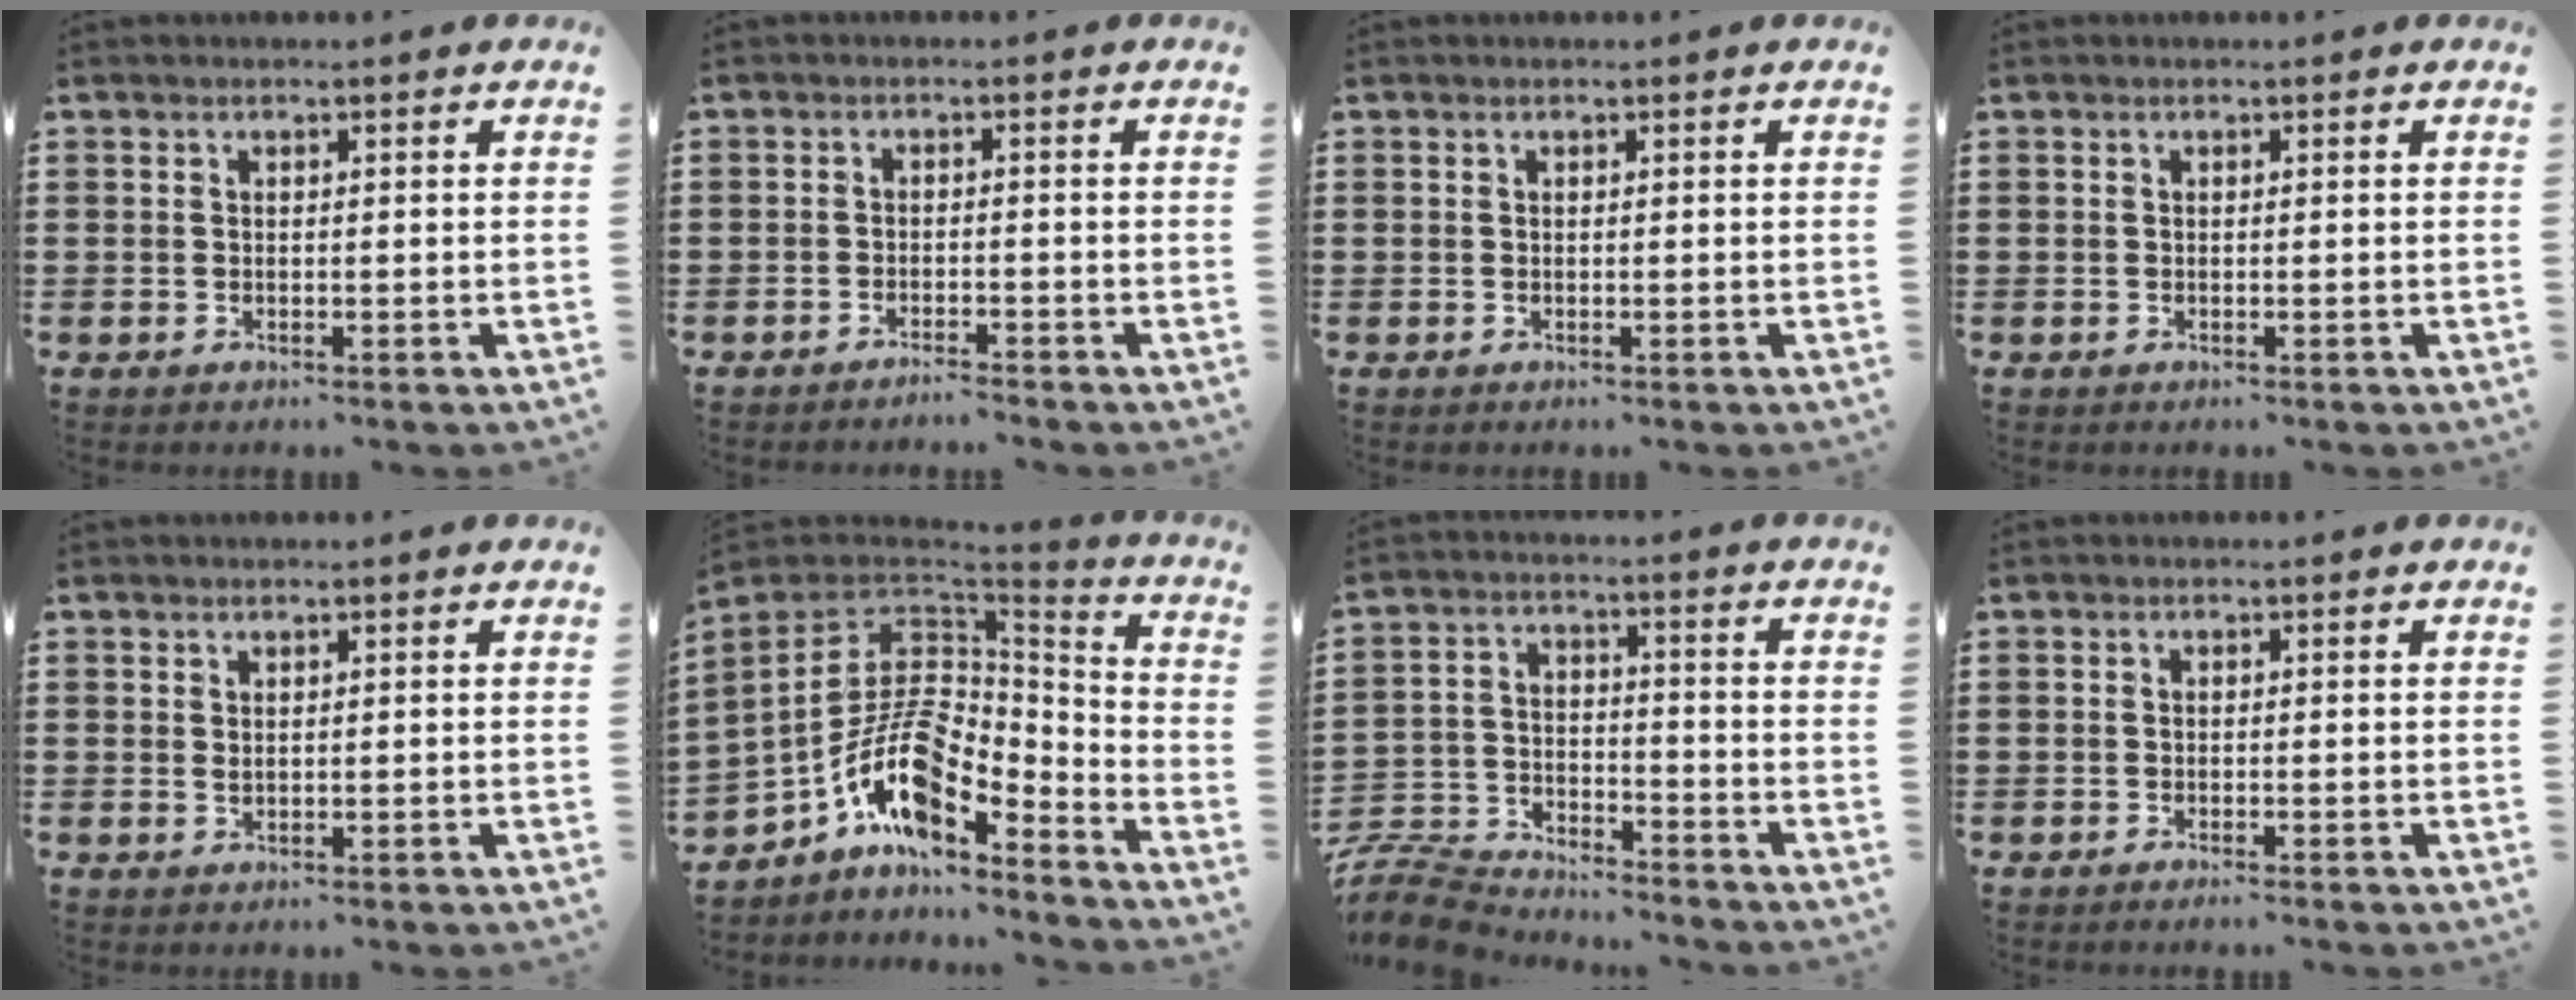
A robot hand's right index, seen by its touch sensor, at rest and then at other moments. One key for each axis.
{"total": 1.5, "fx": -1.5, "fy": 0.0, "fz": 0.1, "tx": -0.005, "ty": 0.004, "tz": -0.031}
{"total": 0.0}
{"total": 0.0}
{"total": 1.1, "fx": 0.9, "fy": 0.3, "fz": 0.7, "tx": -0.014, "ty": 0.002, "tz": 0.016}
{"total": 12.8, "fx": -4.3, "fy": 7.4, "fz": 9.6, "tx": -0.219, "ty": 0.003, "tz": -0.088}
{"total": 7.8, "fx": -7.5, "fy": 1.6, "fz": 1.0, "tx": -0.039, "ty": 0.013, "tz": -0.155}
{"total": 0.6, "fx": -0.6, "fy": -0.1, "fz": 0.2, "tx": -0.004, "ty": -0.001, "tz": -0.012}